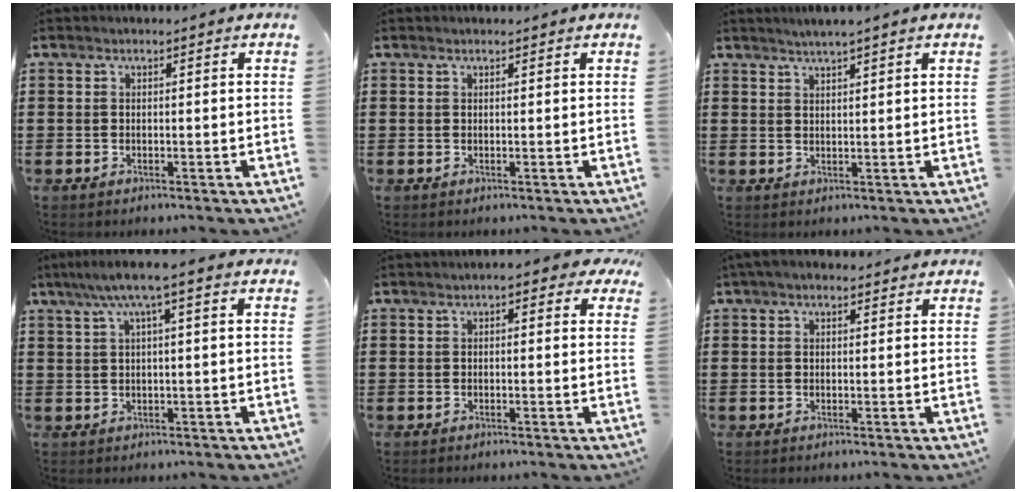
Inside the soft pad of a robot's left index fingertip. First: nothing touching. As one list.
[{"total": 0.0}, {"total": 1.6, "force": [1.4, -0.4, 0.7], "torque": [-0.014, 0.001, 0.027]}, {"total": 4.5, "force": [1.6, 0.2, 4.2], "torque": [-0.084, 0.004, 0.024]}, {"total": 1.9, "force": [0.5, 0.7, 1.7], "torque": [-0.034, 0.007, 0.006]}, {"total": 1.9, "force": [1.1, 1.0, 1.1], "torque": [-0.025, 0.008, 0.020]}]